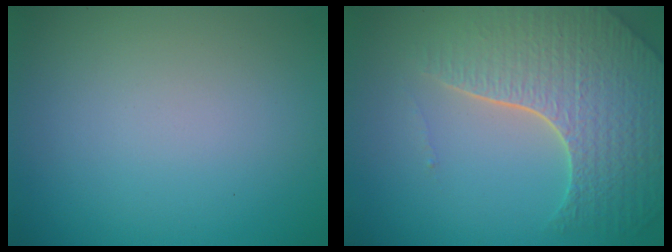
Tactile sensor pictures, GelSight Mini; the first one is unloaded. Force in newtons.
{"total": 7.7, "press": 5.6, "slide": 5.3}